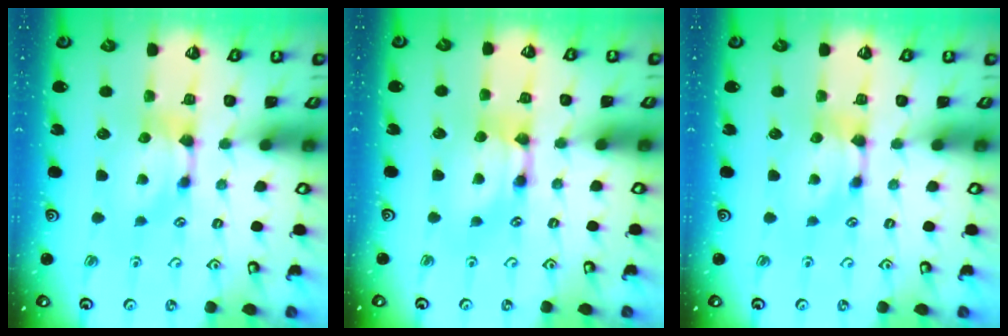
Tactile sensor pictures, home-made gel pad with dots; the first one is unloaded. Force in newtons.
{"total": 2.0, "press": 2.0, "slide": 0.1}
{"total": 0.0}